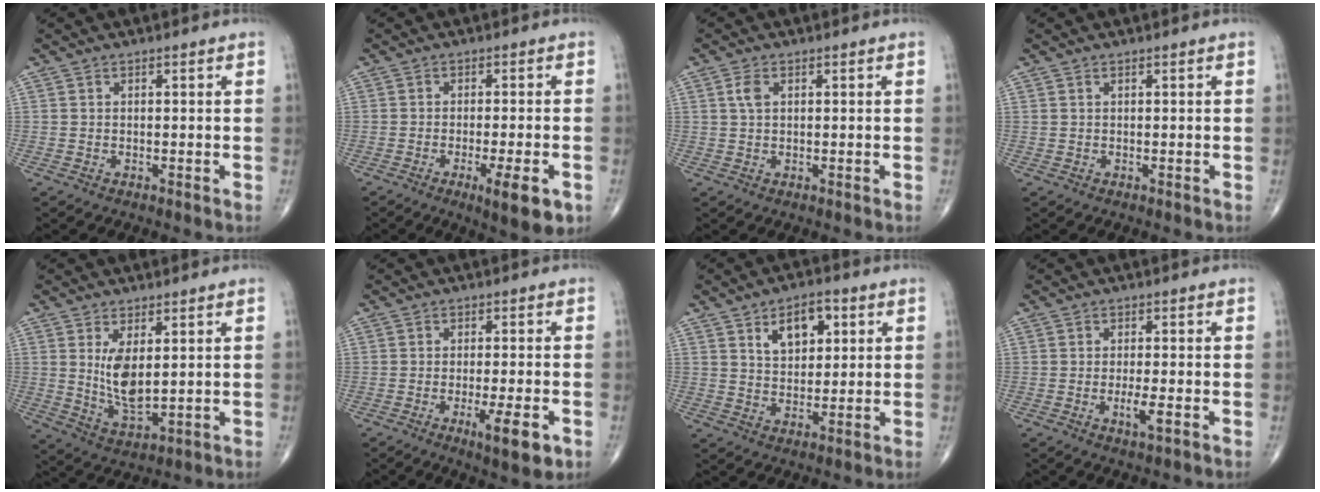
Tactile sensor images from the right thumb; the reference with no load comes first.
{"total": 7.9, "force": [-3.3, 1.7, 6.9], "torque": [-0.100, -0.008, -0.045]}
{"total": 2.3, "force": [0.7, 1.3, 1.8], "torque": [-0.039, 0.006, 0.015]}
{"total": 0.0}
{"total": 8.3, "force": [1.9, 3.5, 7.3], "torque": [-0.130, -0.031, 0.049]}
{"total": 7.4, "force": [-3.0, 1.6, 6.6], "torque": [-0.103, -0.009, -0.043]}
{"total": 8.2, "force": [3.4, 4.8, 5.6], "torque": [-0.061, -0.012, 0.054]}
{"total": 3.4, "force": [-1.1, 0.7, 3.2], "torque": [-0.062, -0.005, -0.021]}